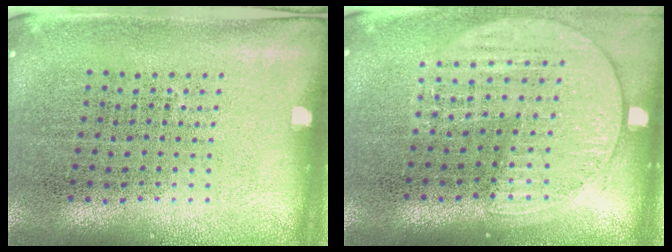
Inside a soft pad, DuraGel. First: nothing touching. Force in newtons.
{"total": 1.5, "press": 1.3, "slide": 0.7}